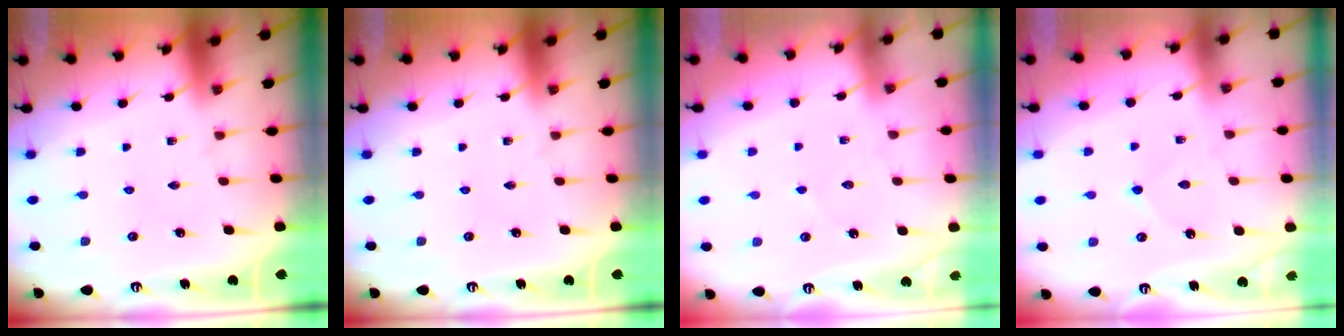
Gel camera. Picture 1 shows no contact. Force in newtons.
{"total": 0.0}
{"total": 2.5, "press": 2.5, "slide": 0.3}
{"total": 4.4, "press": 4.4, "slide": 0.5}